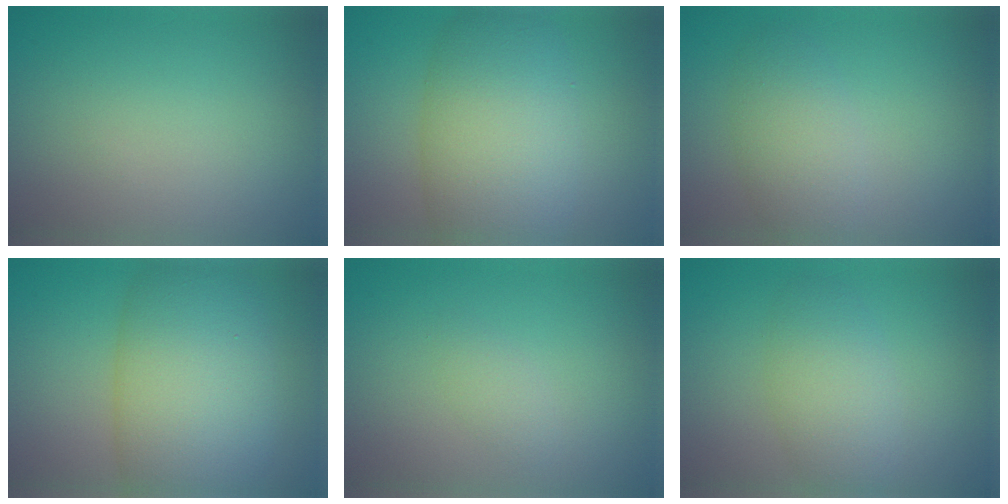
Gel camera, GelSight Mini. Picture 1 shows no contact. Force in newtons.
{"total": 9.5, "press": 9.5, "slide": 0.5}
{"total": 3.5, "press": 3.5, "slide": 0.2}
{"total": 11.1, "press": 11.1, "slide": 0.4}
{"total": 1.2, "press": 1.2, "slide": 0.1}
{"total": 3.9, "press": 3.9, "slide": 0.1}